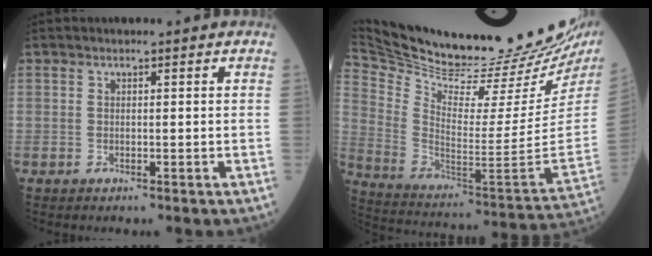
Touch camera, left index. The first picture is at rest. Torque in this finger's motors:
{"motor_torque": [0.75, -1.38, 0.09, 0.02]}